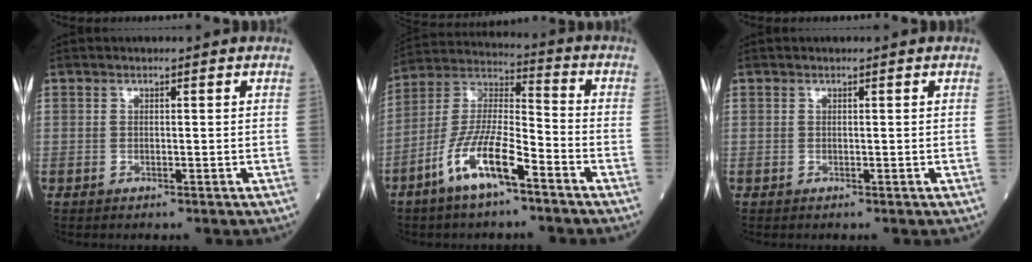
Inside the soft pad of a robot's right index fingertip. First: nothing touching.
{"total": 12.3, "force": [-6.8, 2.6, 9.9], "torque": [-0.206, -0.004, -0.133]}
{"total": 0.0}